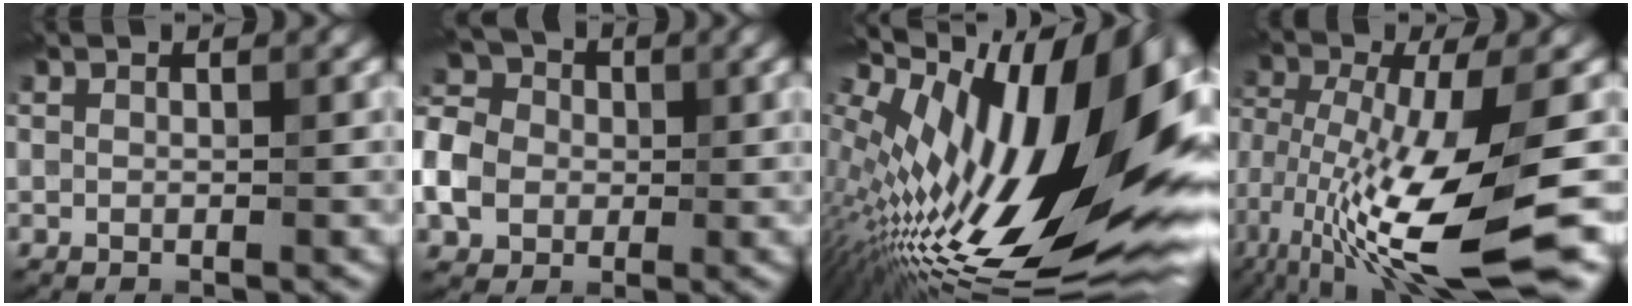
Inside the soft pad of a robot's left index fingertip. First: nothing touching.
{"total": 7.7, "force": [-1.3, 6.3, 4.3], "torque": [-0.114, 0.003, -0.030]}
{"total": 19.6, "force": [1.7, 8.4, 17.6], "torque": [-0.310, 0.018, 0.007]}
{"total": 13.2, "force": [-5.7, 3.3, 11.4], "torque": [-0.230, -0.025, -0.097]}